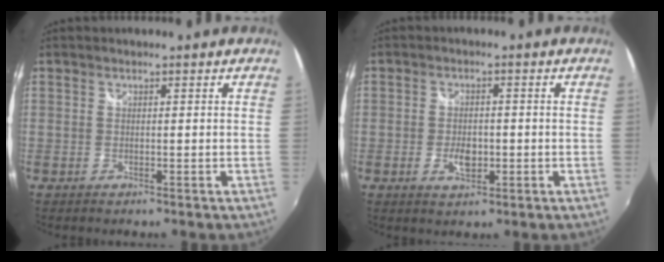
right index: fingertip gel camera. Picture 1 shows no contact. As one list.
[{"total": 4.2, "force": [-1.1, 2.5, 3.1], "torque": [-0.059, -0.002, -0.018]}]